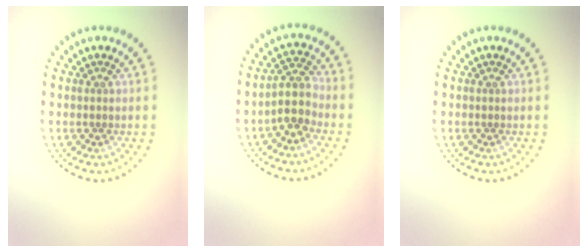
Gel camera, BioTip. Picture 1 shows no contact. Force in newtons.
{"total": 3.0, "press": 2.6, "slide": 1.4}
{"total": 0.0}